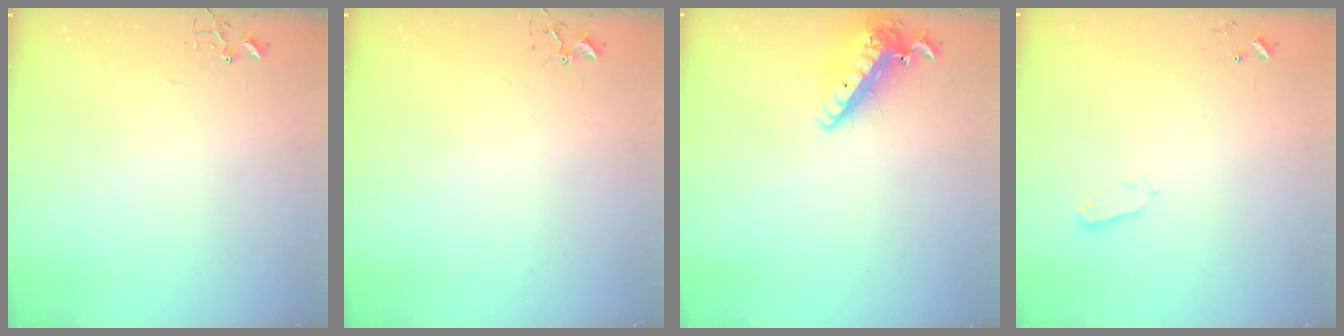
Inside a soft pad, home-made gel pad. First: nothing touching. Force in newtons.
{"total": 4.2, "press": 4.2, "slide": 0.7}
{"total": 14.8, "press": 14.5, "slide": 2.9}
{"total": 2.9, "press": 2.9, "slide": 0.4}